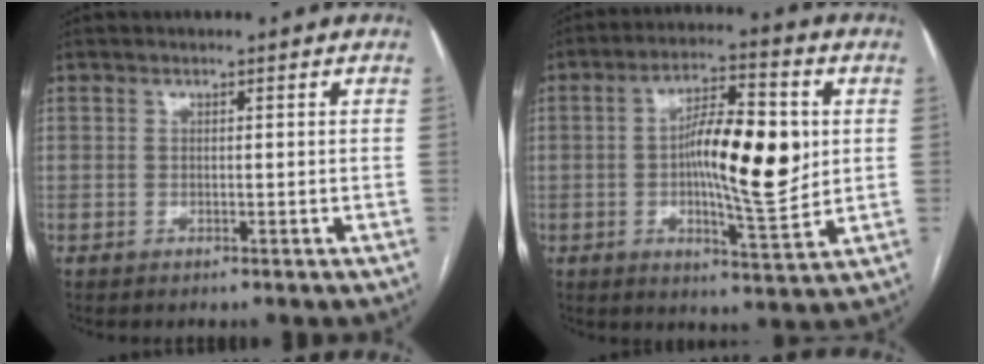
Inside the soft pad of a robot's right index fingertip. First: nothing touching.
{"total": 13.7, "force": [0.8, 3.3, 13.2], "torque": [-0.219, 0.006, 0.010]}